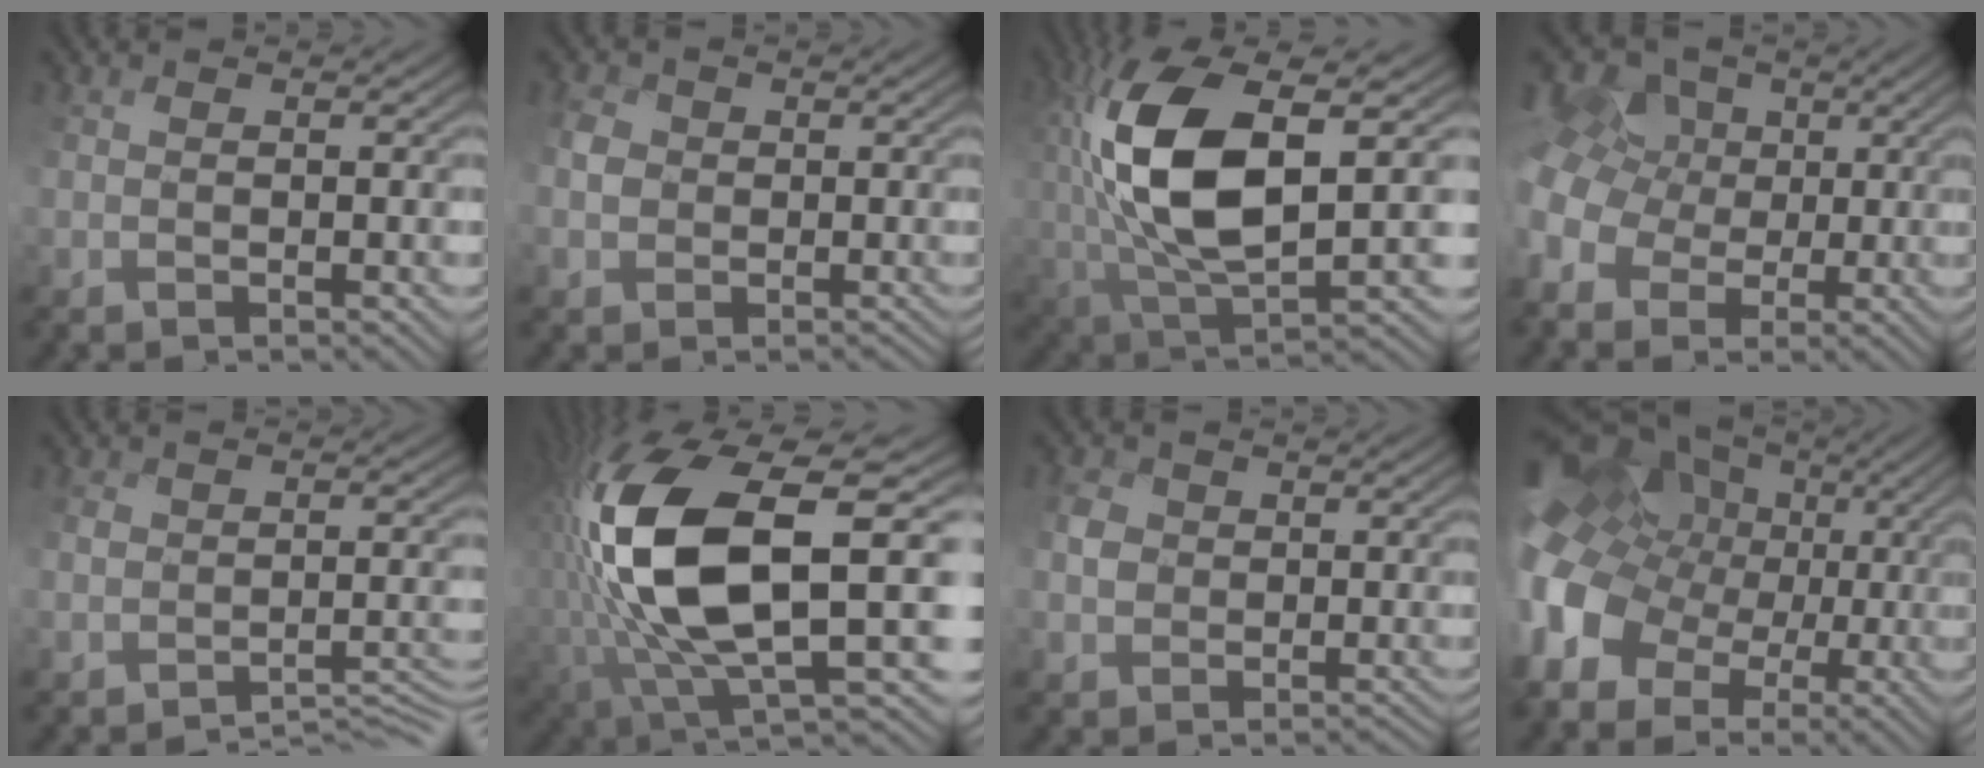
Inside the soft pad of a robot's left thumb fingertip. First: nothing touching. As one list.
[{"total": 3.1, "force": [-0.5, 3.1, 0.5], "torque": [-0.021, 0.006, -0.014]}, {"total": 13.1, "force": [3.4, 4.8, 11.7], "torque": [-0.259, 0.014, 0.072]}, {"total": 7.6, "force": [-0.1, 6.7, 3.6], "torque": [-0.121, 0.010, -0.002]}, {"total": 5.0, "force": [-4.6, 1.5, 1.5], "torque": [-0.021, 0.019, -0.064]}, {"total": 15.3, "force": [1.9, 6.6, 13.6], "torque": [-0.287, 0.000, 0.033]}, {"total": 3.4, "force": [-0.9, 3.2, 0.6], "torque": [-0.015, 0.005, -0.022]}, {"total": 13.0, "force": [0.7, 10.8, 7.3], "torque": [-0.197, 0.003, 0.021]}]